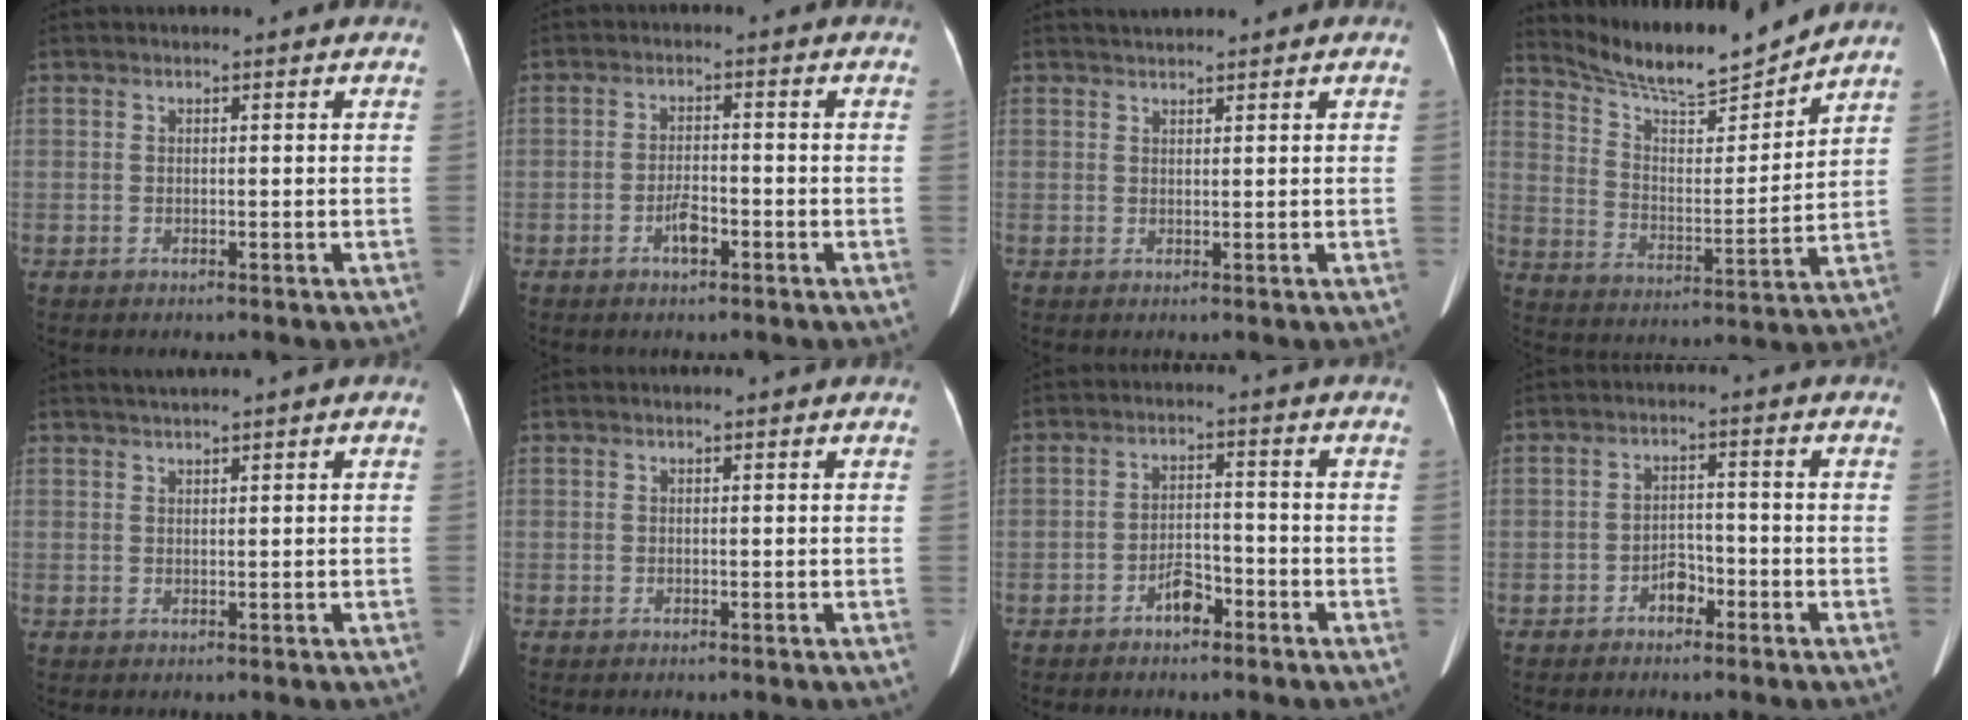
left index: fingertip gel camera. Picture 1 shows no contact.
{"total": 3.2, "force": [-1.8, 1.0, 2.4], "torque": [-0.046, 0.002, -0.032]}
{"total": 1.6, "force": [1.5, 0.3, 0.5], "torque": [-0.012, 0.016, 0.028]}
{"total": 13.1, "force": [12.5, 0.1, 3.8], "torque": [-0.078, -0.007, 0.215]}
{"total": 1.6, "force": [1.1, -0.1, 1.1], "torque": [-0.023, 0.016, 0.023]}
{"total": 0.0}
{"total": 3.9, "force": [-2.6, 1.7, 2.4], "torque": [-0.045, 0.010, -0.046]}
{"total": 3.1, "force": [-2.0, 1.7, 1.6], "torque": [-0.026, 0.007, -0.035]}